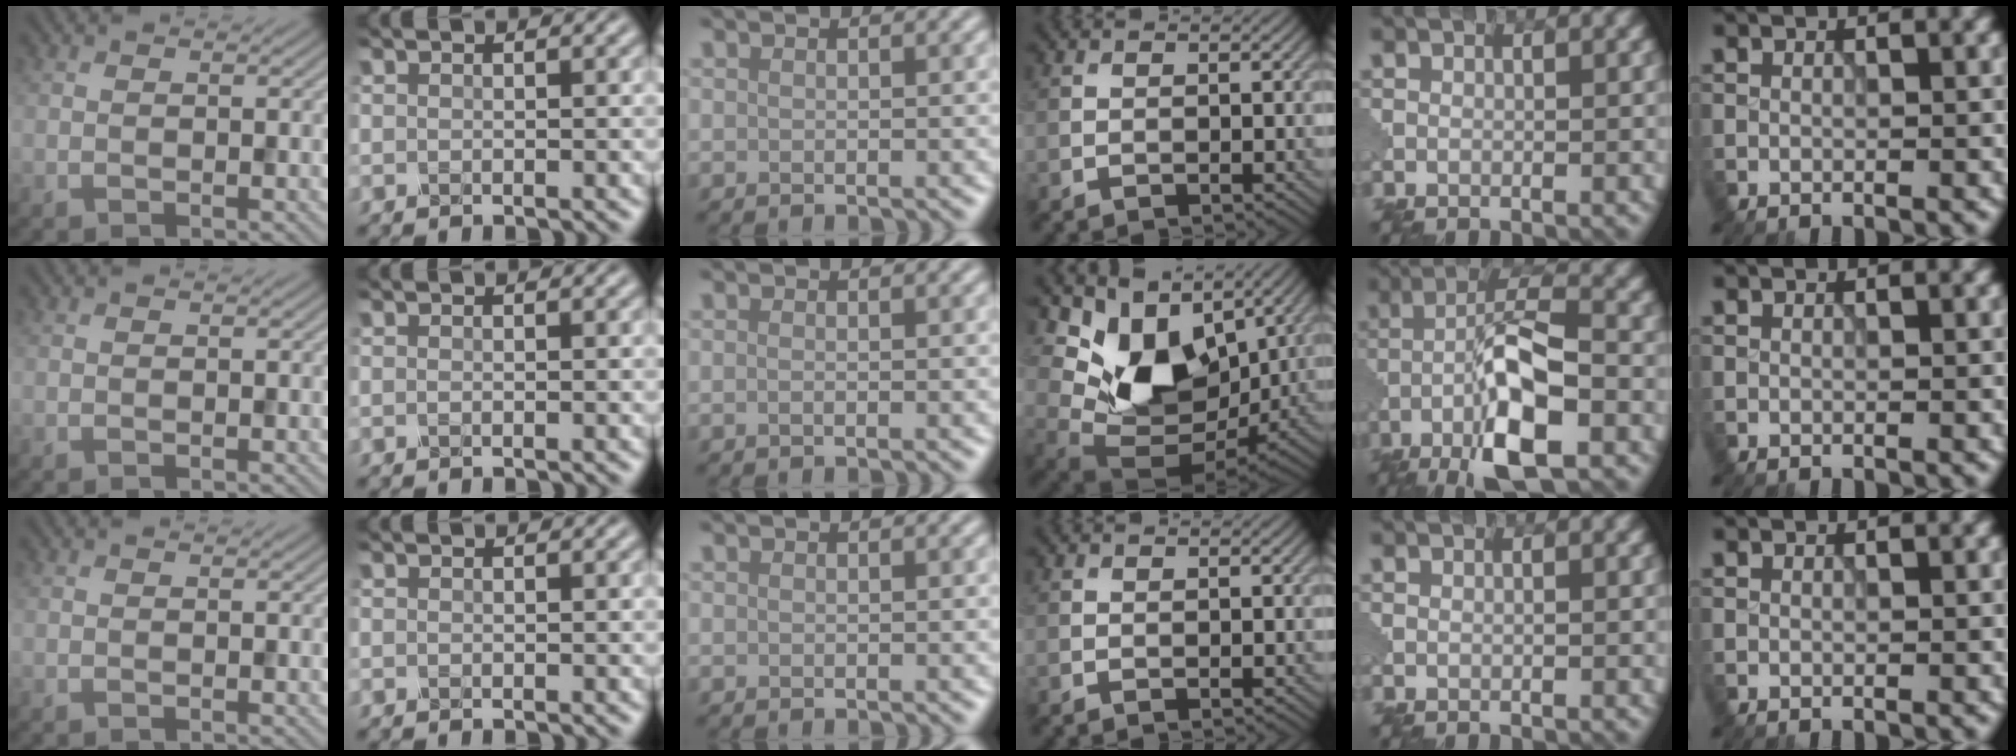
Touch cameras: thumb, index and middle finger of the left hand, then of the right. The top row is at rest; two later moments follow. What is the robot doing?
{"motion": "insert", "object": "pin"}